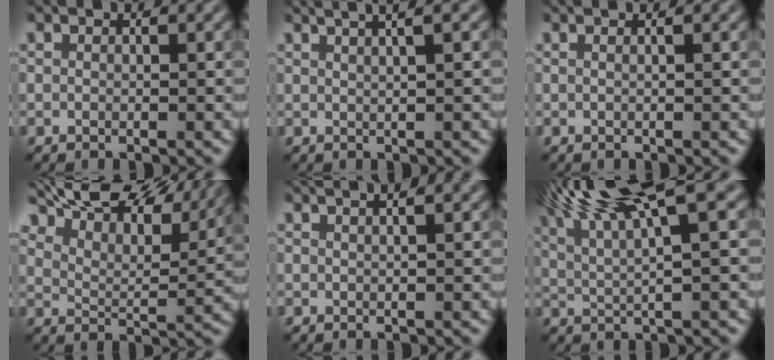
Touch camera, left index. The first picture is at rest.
{"total": 5.4, "force": [3.2, 2.1, 3.8], "torque": [-0.020, 0.037, 0.014]}
{"total": 1.5, "force": [0.6, 0.7, 1.2], "torque": [-0.005, -0.002, -0.010]}
{"total": 13.2, "force": [11.3, 3.4, 6.0], "torque": [-0.119, 0.019, 0.150]}
{"total": 3.9, "force": [2.2, 1.9, 2.7], "torque": [-0.009, 0.025, -0.002]}
{"total": 10.5, "force": [6.1, 2.2, 8.3], "torque": [-0.133, 0.026, 0.102]}